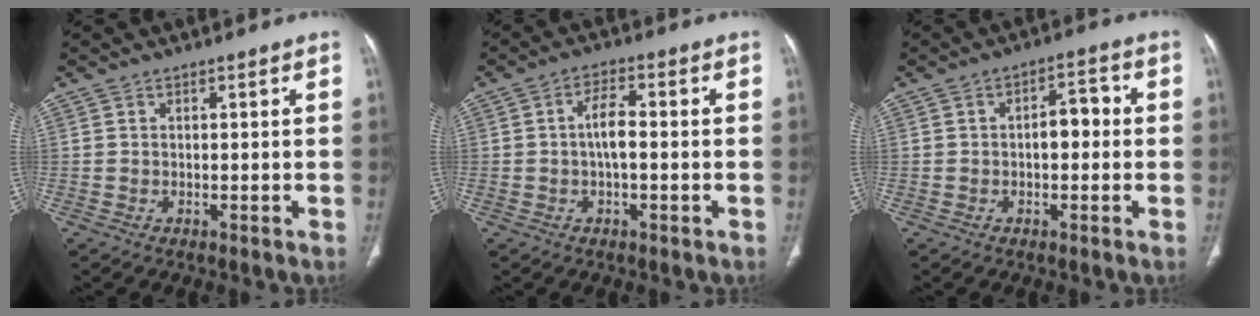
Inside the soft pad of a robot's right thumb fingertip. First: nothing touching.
{"total": 4.8, "force": [-0.3, 2.0, 4.4], "torque": [-0.086, 0.010, -0.010]}
{"total": 5.1, "force": [-0.2, 2.9, 4.2], "torque": [-0.046, 0.019, -0.011]}